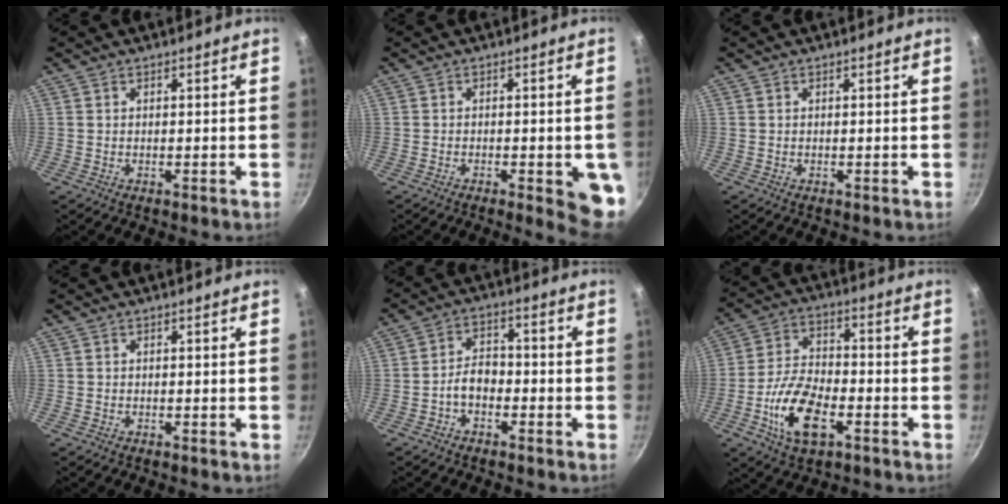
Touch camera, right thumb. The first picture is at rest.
{"total": 7.8, "force": [-2.3, 2.5, 7.0], "torque": [-0.058, 0.006, -0.025]}
{"total": 0.0}
{"total": 0.0}
{"total": 5.1, "force": [-2.2, 3.3, 3.2], "torque": [-0.038, 0.034, -0.044]}
{"total": 13.6, "force": [-5.1, 6.9, 10.5], "torque": [-0.193, 0.028, -0.100]}